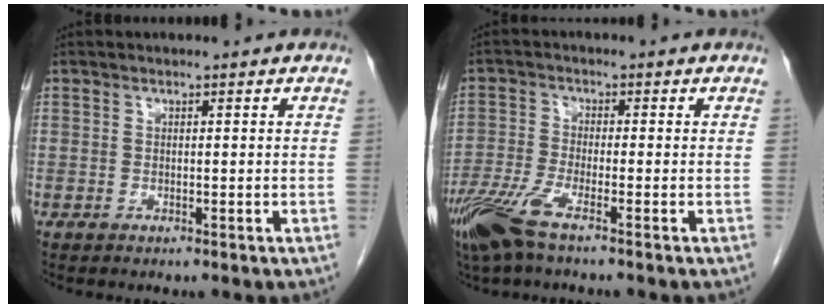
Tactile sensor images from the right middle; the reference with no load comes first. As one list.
[{"total": 7.0, "force": [-4.6, 0.8, 5.3], "torque": [-0.119, -0.016, -0.095]}]